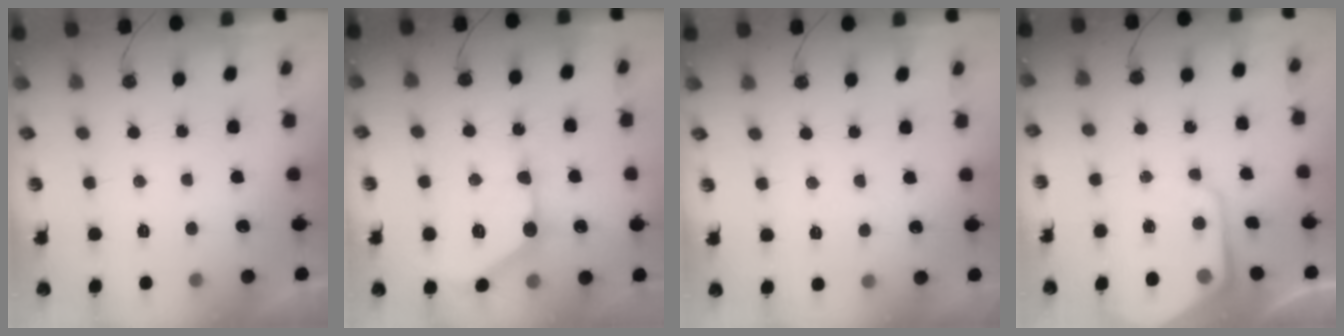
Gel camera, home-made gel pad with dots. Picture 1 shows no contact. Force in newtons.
{"total": 15.7, "press": 15.7, "slide": 0.5}
{"total": 3.6, "press": 3.6, "slide": 0.6}
{"total": 7.6, "press": 7.6, "slide": 0.6}